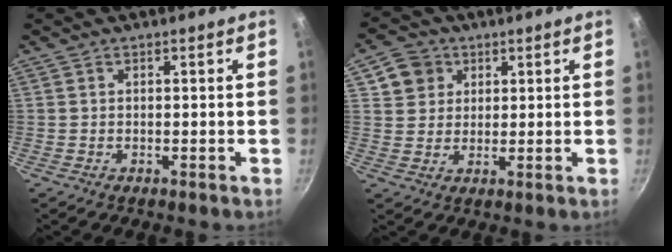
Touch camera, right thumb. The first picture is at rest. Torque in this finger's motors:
{"motor_torque": [-0.53, 0.52, -0.29, 0.11, 0.05]}